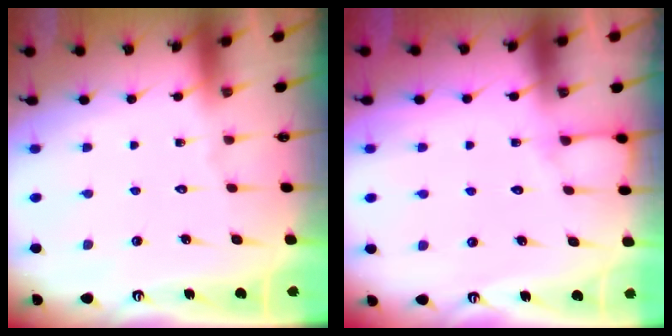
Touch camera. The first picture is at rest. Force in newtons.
{"total": 3.1, "press": 3.1, "slide": 0.4}